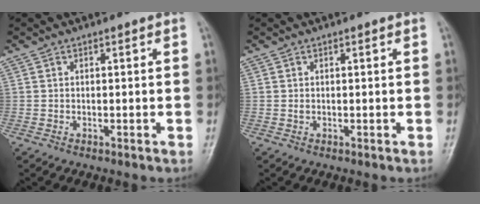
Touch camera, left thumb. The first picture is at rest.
{"total": 0.7, "force": [0.2, 0.4, 0.6], "torque": [-0.008, 0.005, 0.006]}